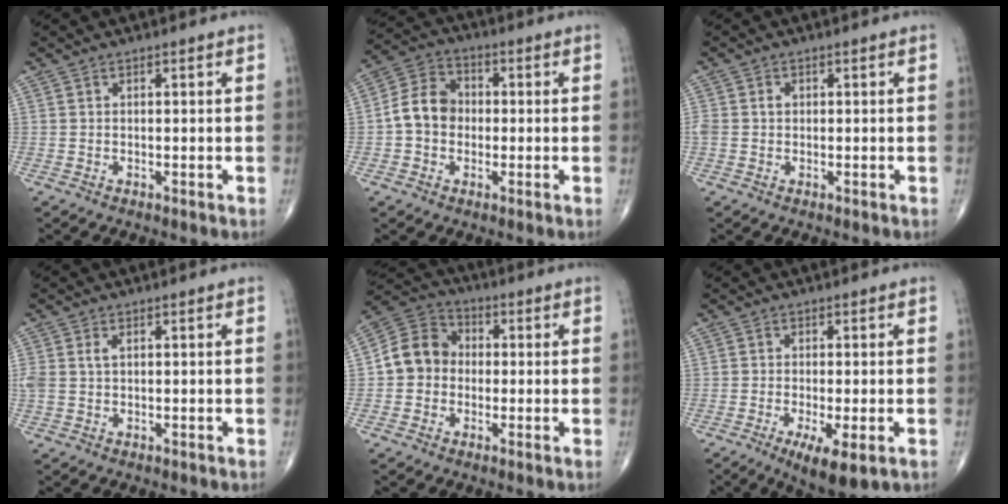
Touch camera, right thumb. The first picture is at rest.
{"total": 8.3, "force": [-0.6, 6.8, 4.8], "torque": [-0.074, 0.029, -0.025]}
{"total": 2.1, "force": [0.2, 1.7, 1.2], "torque": [-0.025, 0.011, 0.009]}
{"total": 2.8, "force": [0.6, 1.7, 2.2], "torque": [-0.066, 0.012, 0.017]}
{"total": 9.3, "force": [-0.5, 8.1, 4.5], "torque": [-0.063, 0.032, -0.025]}
{"total": 7.9, "force": [-3.3, 2.2, 6.8], "torque": [-0.111, -0.016, -0.050]}